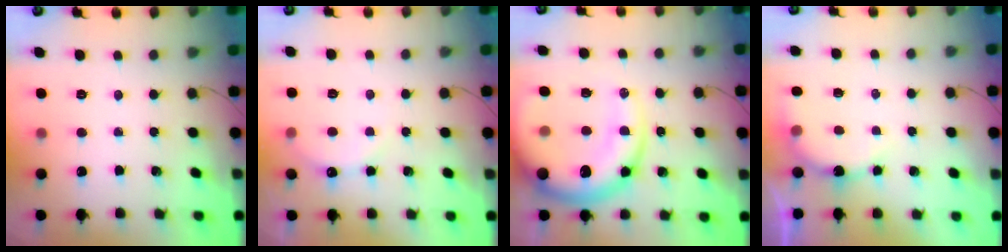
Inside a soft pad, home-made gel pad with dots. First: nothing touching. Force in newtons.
{"total": 5.8, "press": 5.6, "slide": 1.4}
{"total": 19.0, "press": 18.5, "slide": 4.3}
{"total": 6.0, "press": 6.0, "slide": 0.5}